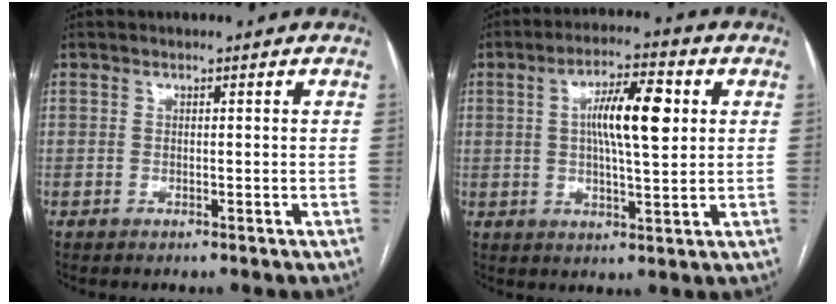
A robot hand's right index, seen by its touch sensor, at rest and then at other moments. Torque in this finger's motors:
{"motor_torque": [0.94, 0.64, 0.32, 0.10]}